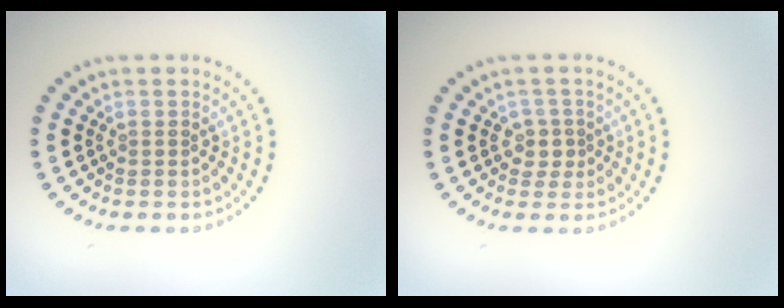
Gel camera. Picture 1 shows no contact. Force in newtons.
{"total": 1.5, "press": 1.2, "slide": 1.0}